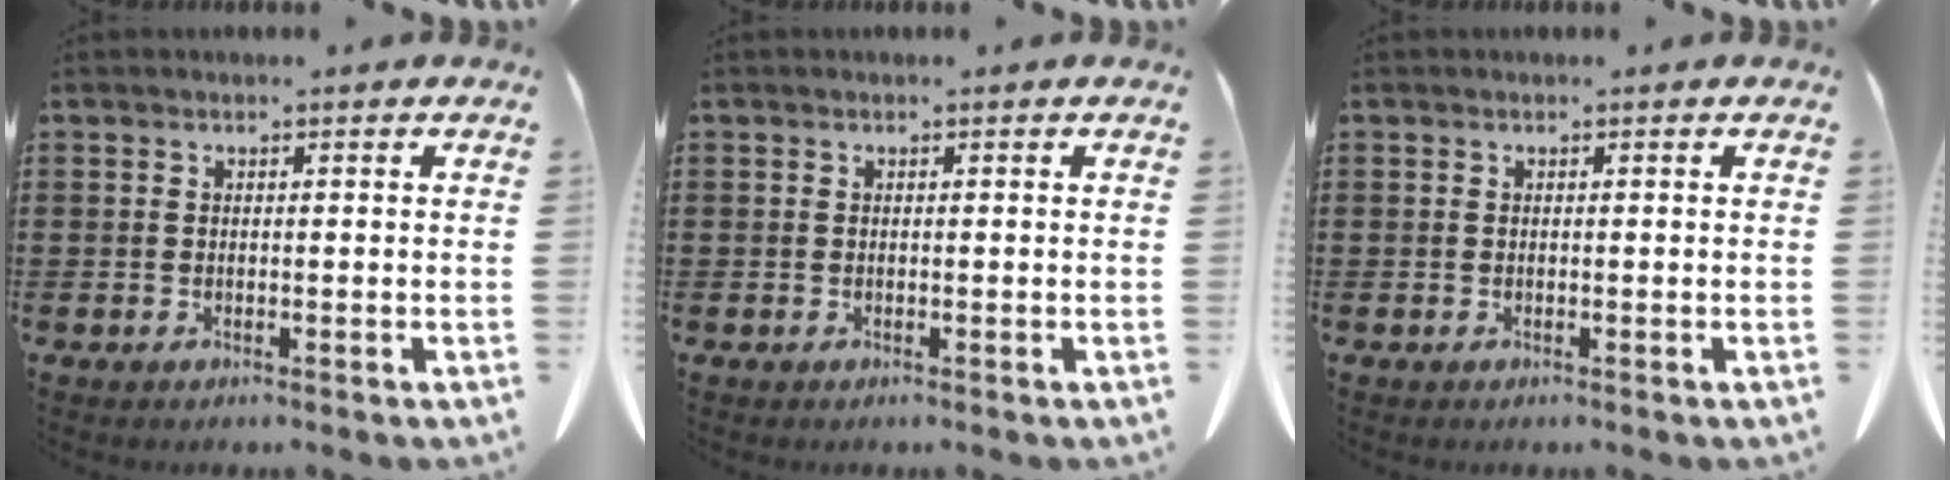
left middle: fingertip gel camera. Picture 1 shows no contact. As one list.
[{"total": 0.0}, {"total": 0.0}]